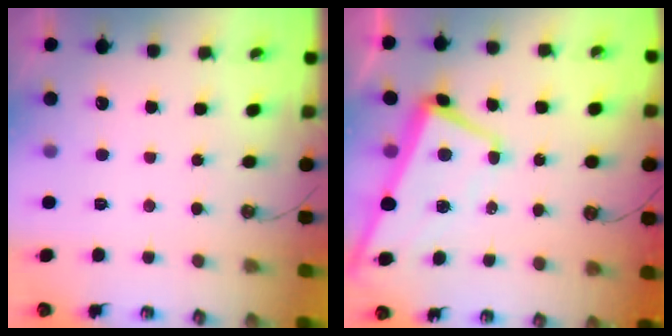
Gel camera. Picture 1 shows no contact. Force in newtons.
{"total": 1.6, "press": 1.2, "slide": 1.1}